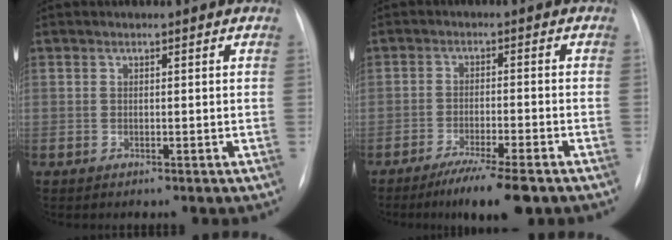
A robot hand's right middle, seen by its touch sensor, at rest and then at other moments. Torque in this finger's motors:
{"motor_torque": [0.19, -0.19, 0.10, 0.10]}